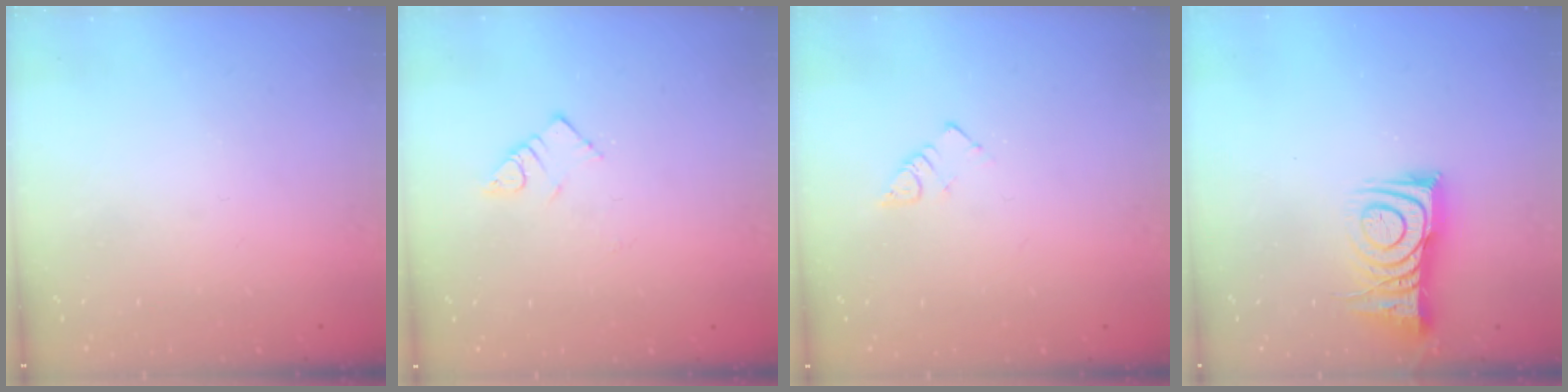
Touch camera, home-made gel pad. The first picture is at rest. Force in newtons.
{"total": 3.8, "press": 3.8, "slide": 0.1}
{"total": 2.8, "press": 2.8, "slide": 0.2}
{"total": 10.2, "press": 10.1, "slide": 0.9}